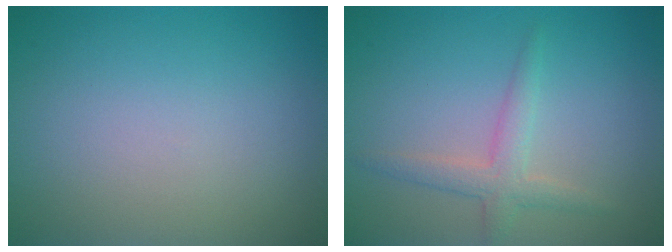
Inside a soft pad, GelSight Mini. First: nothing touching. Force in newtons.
{"total": 2.4, "press": 2.4, "slide": 0.1}